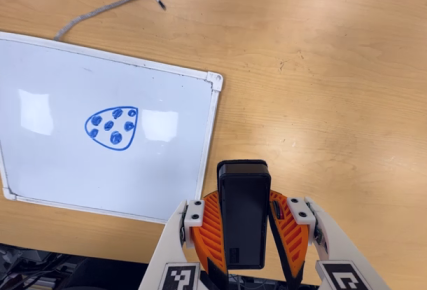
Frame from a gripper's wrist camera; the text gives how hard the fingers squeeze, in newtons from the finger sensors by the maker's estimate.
{"total": 8.7, "left": 7.1, "right": 10.2}